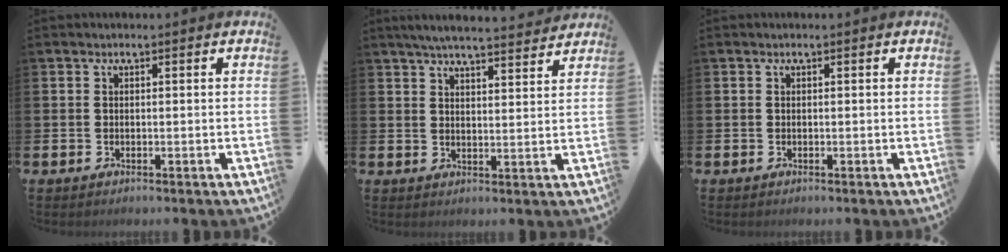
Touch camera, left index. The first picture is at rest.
{"total": 5.5, "force": [5.3, 0.2, 1.4], "torque": [-0.035, -0.026, 0.093]}
{"total": 0.0}